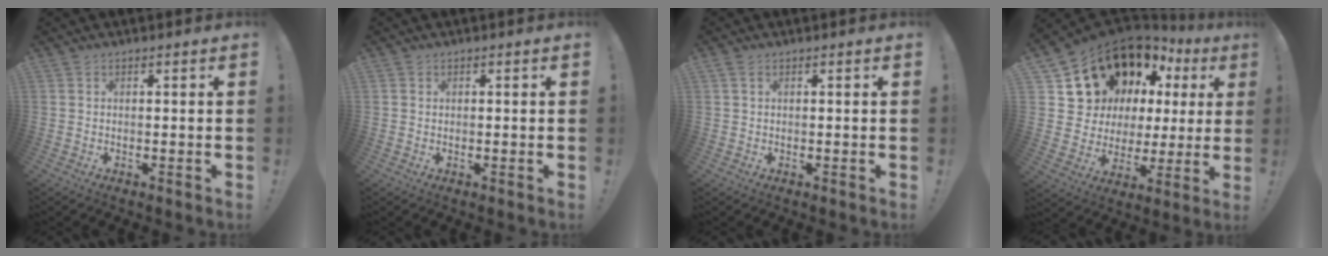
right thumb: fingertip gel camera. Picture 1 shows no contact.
{"total": 0.7, "force": [0.3, 0.6, 0.0], "torque": [-0.003, 0.003, 0.007]}
{"total": 1.4, "force": [0.6, 0.7, 1.0], "torque": [-0.019, 0.001, 0.011]}
{"total": 15.9, "force": [10.9, 9.4, 6.9], "torque": [-0.110, -0.085, 0.214]}